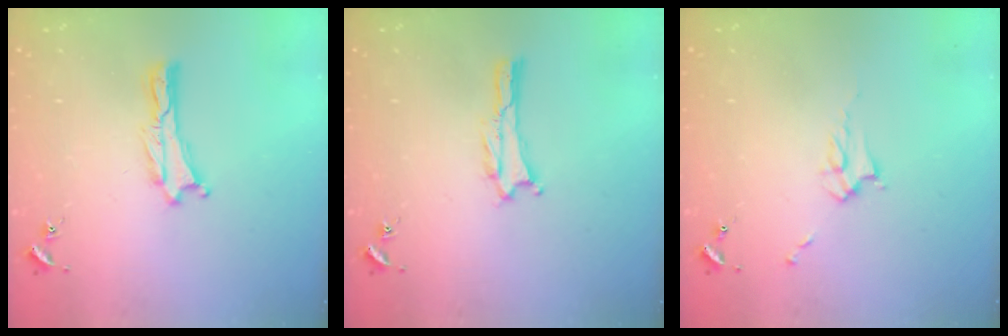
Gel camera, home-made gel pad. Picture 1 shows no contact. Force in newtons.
{"total": 0.0}
{"total": 2.9, "press": 2.9, "slide": 0.4}